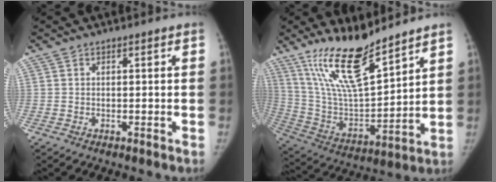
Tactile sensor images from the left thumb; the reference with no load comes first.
{"total": 17.6, "force": [13.1, 4.2, 10.9], "torque": [-0.178, -0.078, 0.259]}